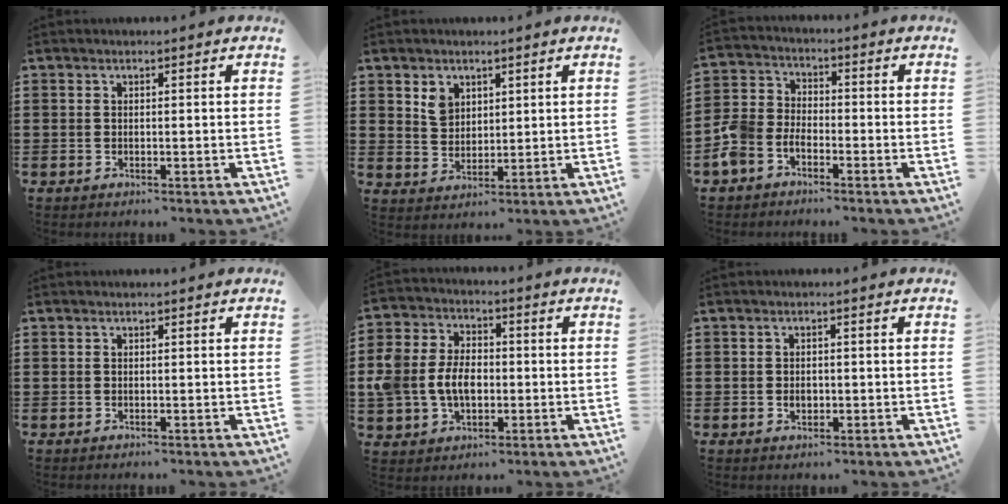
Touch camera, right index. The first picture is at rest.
{"total": 3.8, "force": [2.2, 2.9, 1.2], "torque": [-0.025, 0.007, 0.040]}
{"total": 4.4, "force": [-3.3, 2.6, 1.3], "torque": [-0.058, -0.004, -0.075]}
{"total": 0.0}
{"total": 7.9, "force": [-0.9, 5.9, 5.1], "torque": [-0.136, 0.005, -0.023]}
{"total": 1.5, "force": [-0.3, 1.0, 1.1], "torque": [-0.024, 0.004, -0.006]}